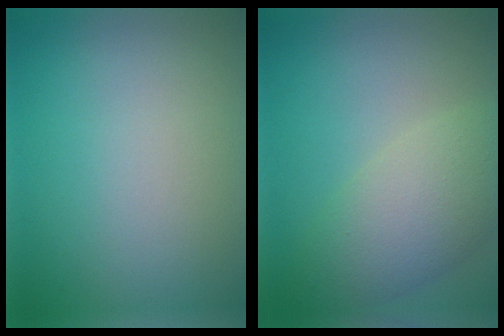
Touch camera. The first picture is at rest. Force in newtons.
{"total": 5.6, "press": 5.6, "slide": 0.5}